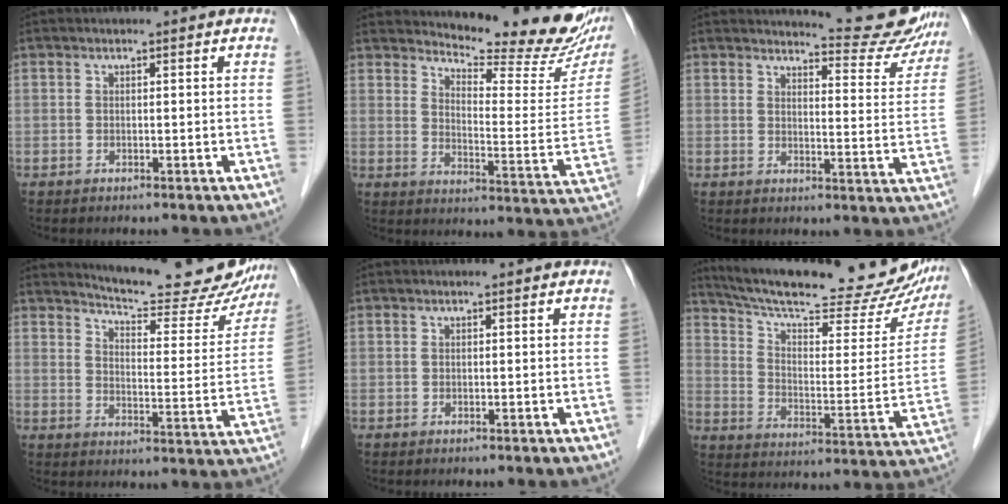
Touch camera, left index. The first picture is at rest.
{"total": 18.5, "force": [17.1, 2.6, 6.4], "torque": [-0.089, -0.086, 0.206]}
{"total": 11.2, "force": [10.9, 1.4, 2.1], "torque": [-0.016, -0.044, 0.117]}
{"total": 17.9, "force": [17.0, 2.8, 4.9], "torque": [-0.061, -0.057, 0.203]}
{"total": 0.0}
{"total": 29.2, "force": [26.0, 5.1, 12.2], "torque": [-0.195, -0.050, 0.342]}